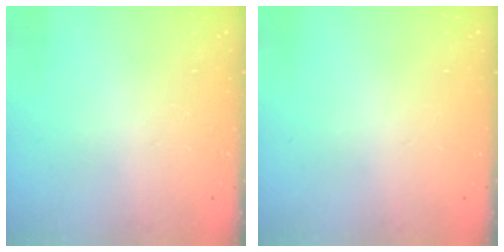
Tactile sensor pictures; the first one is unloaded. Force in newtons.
{"total": 0.0}